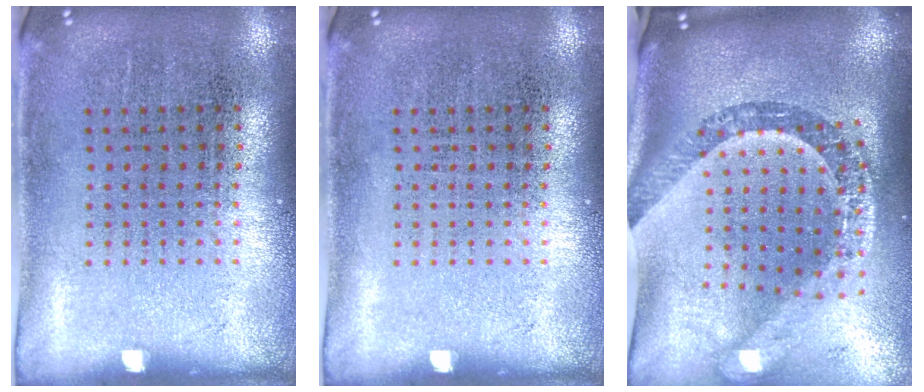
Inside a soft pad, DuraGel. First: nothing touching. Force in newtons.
{"total": 0.0}
{"total": 3.4, "press": 2.5, "slide": 2.4}